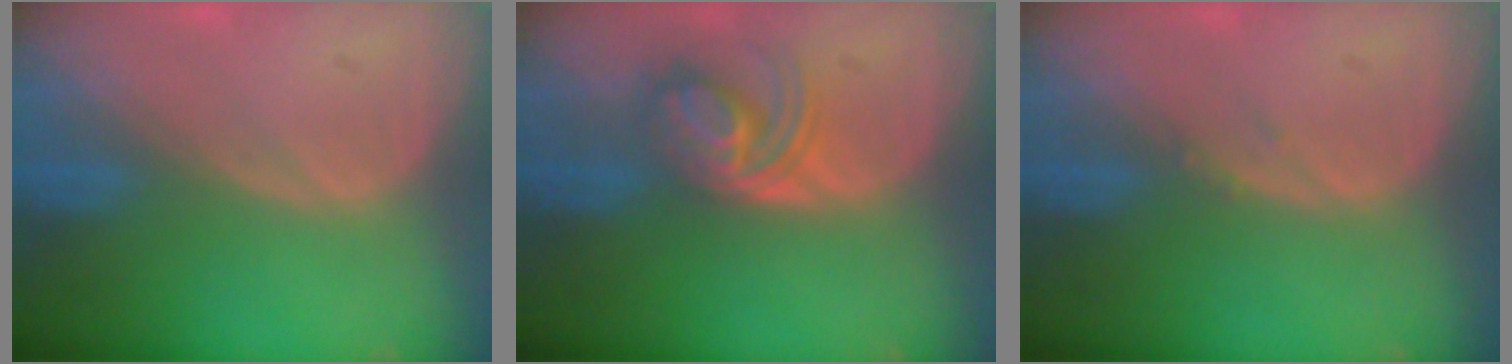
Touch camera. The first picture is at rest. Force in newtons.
{"total": 5.6, "press": 5.5, "slide": 0.8}
{"total": 0.6, "press": 0.6, "slide": 0.3}